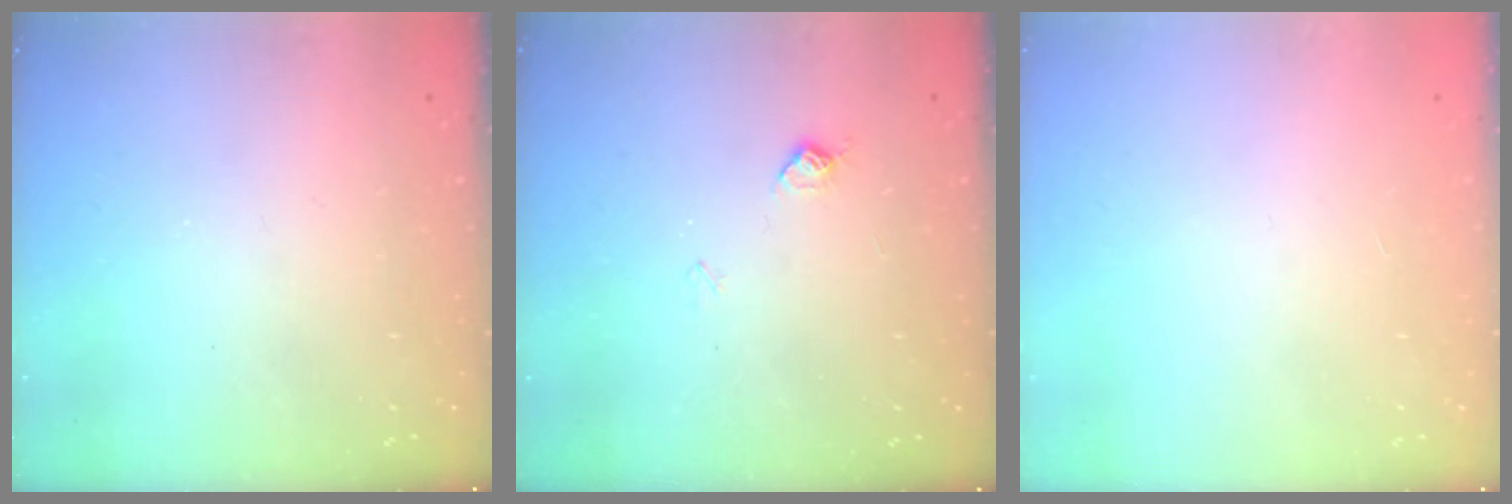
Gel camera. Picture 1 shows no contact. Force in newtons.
{"total": 5.7, "press": 5.7, "slide": 0.7}
{"total": 0.0}